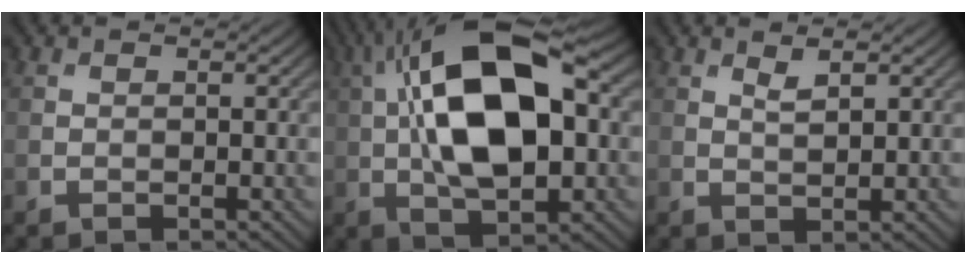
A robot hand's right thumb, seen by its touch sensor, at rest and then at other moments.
{"total": 16.5, "force": [1.9, 7.8, 14.5], "torque": [-0.255, 0.029, 0.015]}
{"total": 1.9, "force": [1.2, 0.4, 1.4], "torque": [-0.030, -0.003, 0.025]}